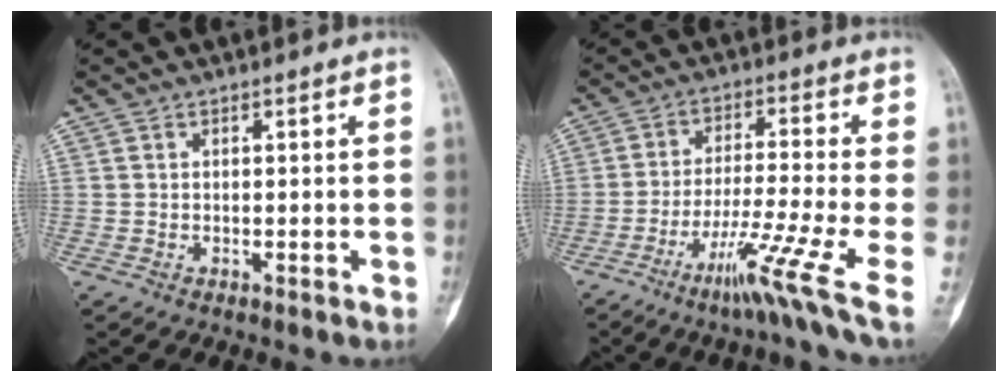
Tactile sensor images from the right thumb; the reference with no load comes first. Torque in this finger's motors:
{"motor_torque": [0.48, -0.52, 0.83, -0.36, -0.04]}